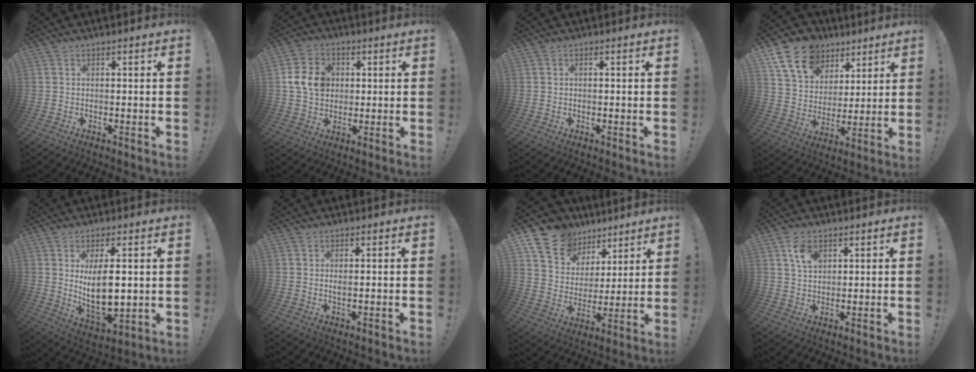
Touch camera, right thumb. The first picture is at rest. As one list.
[{"total": 13.6, "force": [1.9, 10.4, 8.6], "torque": [-0.158, 0.002, 0.037]}, {"total": 0.0}, {"total": 16.0, "force": [9.3, 11.3, 6.5], "torque": [-0.101, -0.049, 0.180]}, {"total": 13.4, "force": [2.6, 5.7, 11.9], "torque": [-0.206, -0.034, 0.041]}, {"total": 1.5, "force": [0.5, 0.2, 1.4], "torque": [-0.013, -0.007, 0.005]}, {"total": 13.2, "force": [9.0, 9.1, 3.3], "torque": [-0.066, -0.062, 0.179]}, {"total": 5.9, "force": [2.8, 3.7, 3.7], "torque": [-0.049, -0.010, 0.049]}]